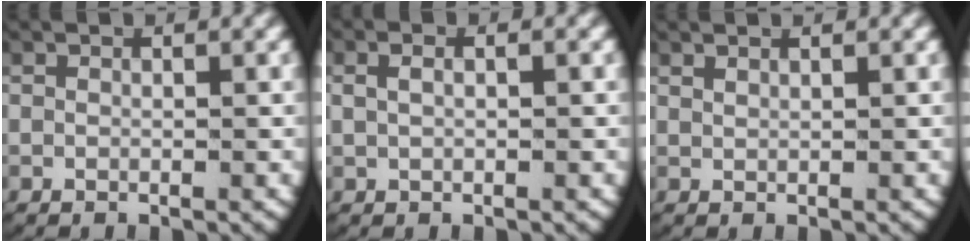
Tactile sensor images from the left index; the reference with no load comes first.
{"total": 1.2, "force": [0.2, 0.5, 1.1], "torque": [-0.027, -0.001, 0.008]}
{"total": 0.9, "force": [0.9, -0.2, 0.1], "torque": [-0.005, 0.000, 0.020]}